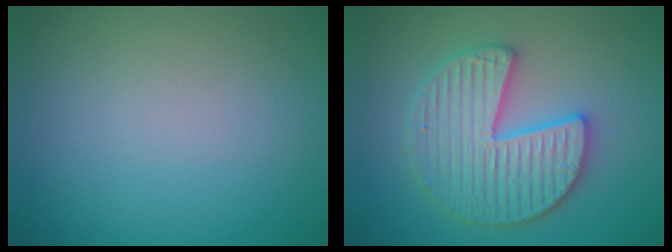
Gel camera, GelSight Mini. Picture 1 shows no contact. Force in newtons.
{"total": 5.9, "press": 5.8, "slide": 0.9}